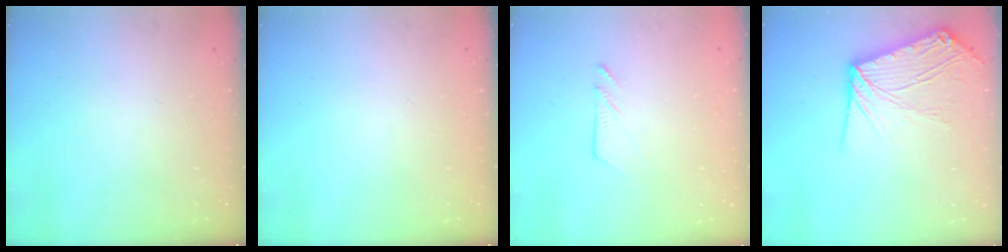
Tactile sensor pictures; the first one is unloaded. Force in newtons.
{"total": 0.0}
{"total": 2.5, "press": 2.5, "slide": 0.4}
{"total": 12.7, "press": 12.6, "slide": 1.4}